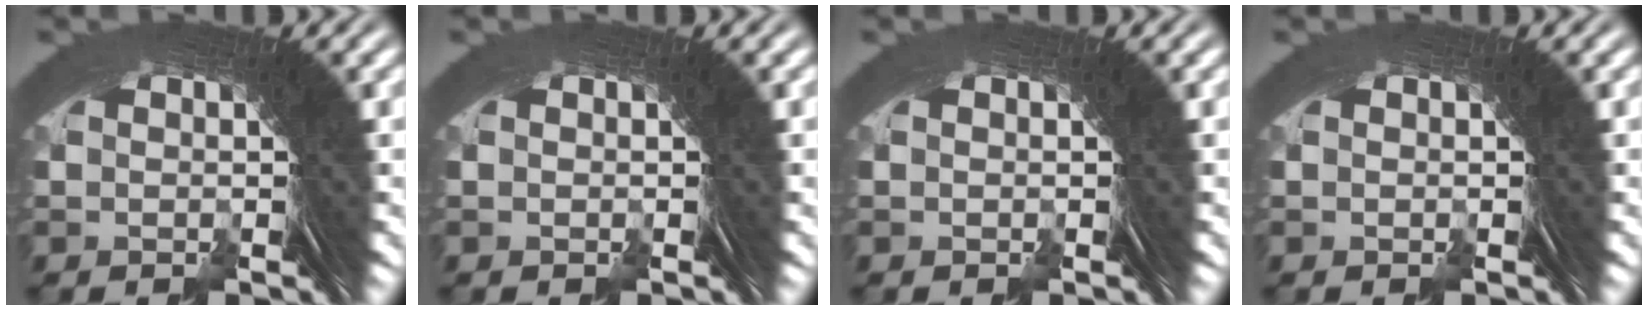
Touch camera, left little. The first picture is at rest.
{"total": 0.0}
{"total": 0.0}
{"total": 0.0}